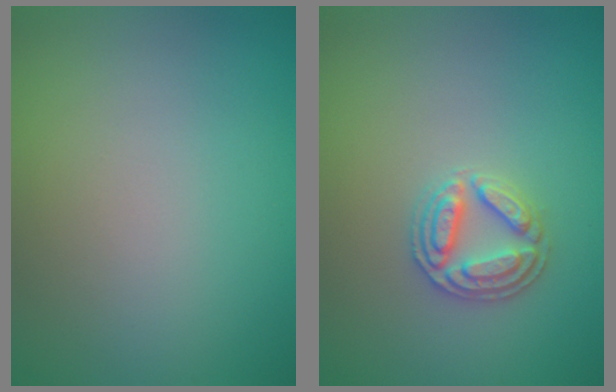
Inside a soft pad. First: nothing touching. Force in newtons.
{"total": 2.8, "press": 2.8, "slide": 0.3}